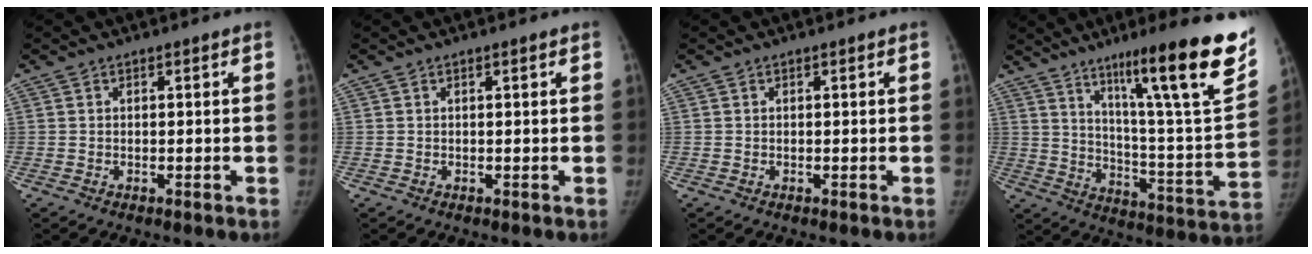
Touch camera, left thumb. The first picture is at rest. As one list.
[{"total": 0.7, "force": [0.4, 0.1, 0.5], "torque": [-0.008, 0.001, 0.006]}, {"total": 0.0}, {"total": 27.8, "force": [16.4, 3.1, 22.3], "torque": [-0.303, -0.068, 0.252]}]